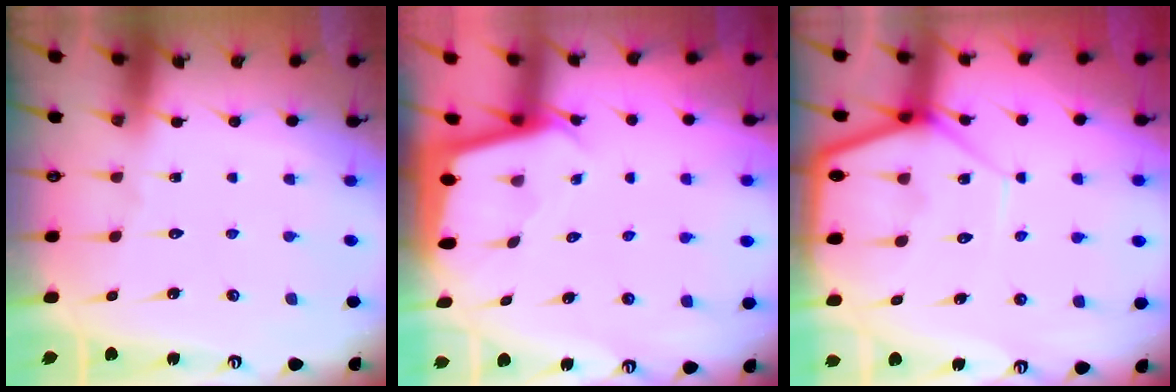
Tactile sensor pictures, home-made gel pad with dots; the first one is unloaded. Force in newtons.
{"total": 2.0, "press": 2.0, "slide": 0.1}
{"total": 10.1, "press": 10.0, "slide": 0.8}